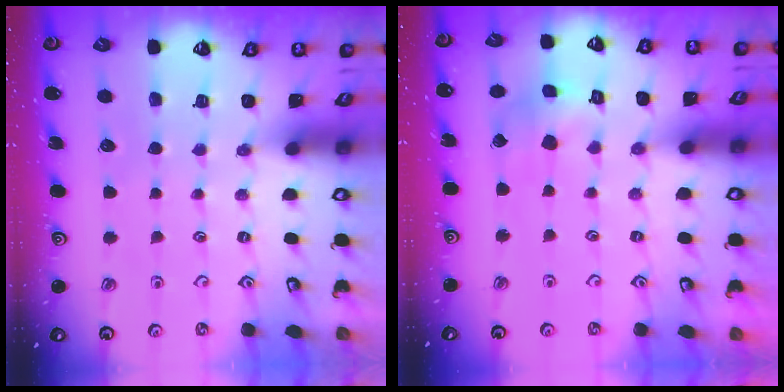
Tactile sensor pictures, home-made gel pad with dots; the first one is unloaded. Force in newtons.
{"total": 4.9, "press": 4.9, "slide": 0.7}